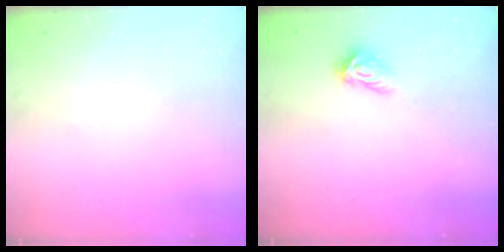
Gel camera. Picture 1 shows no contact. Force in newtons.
{"total": 5.0, "press": 4.9, "slide": 0.7}